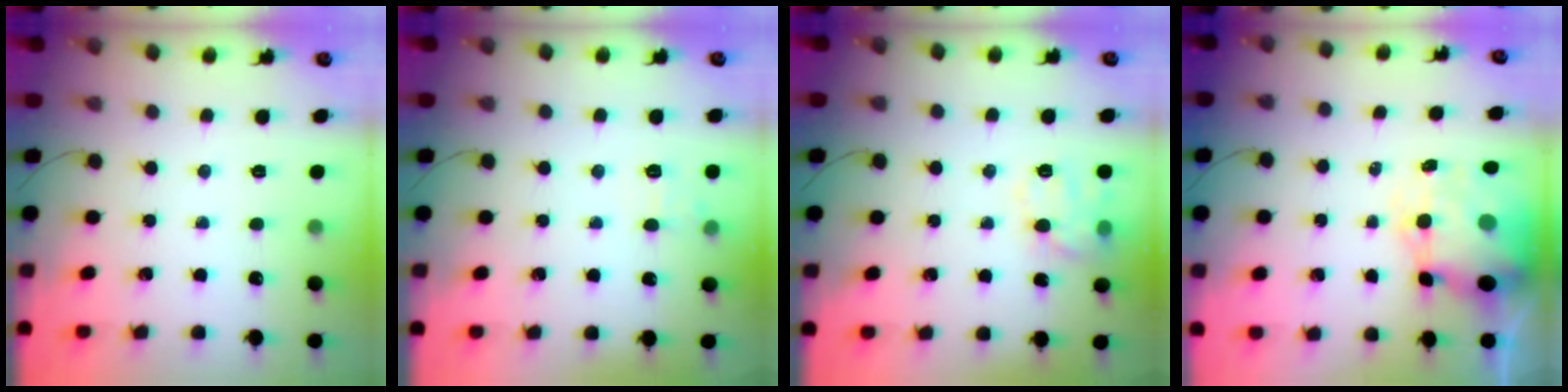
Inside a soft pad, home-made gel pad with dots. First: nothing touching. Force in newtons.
{"total": 6.5, "press": 6.3, "slide": 1.8}
{"total": 10.8, "press": 10.8, "slide": 0.4}
{"total": 9.6, "press": 9.2, "slide": 2.7}